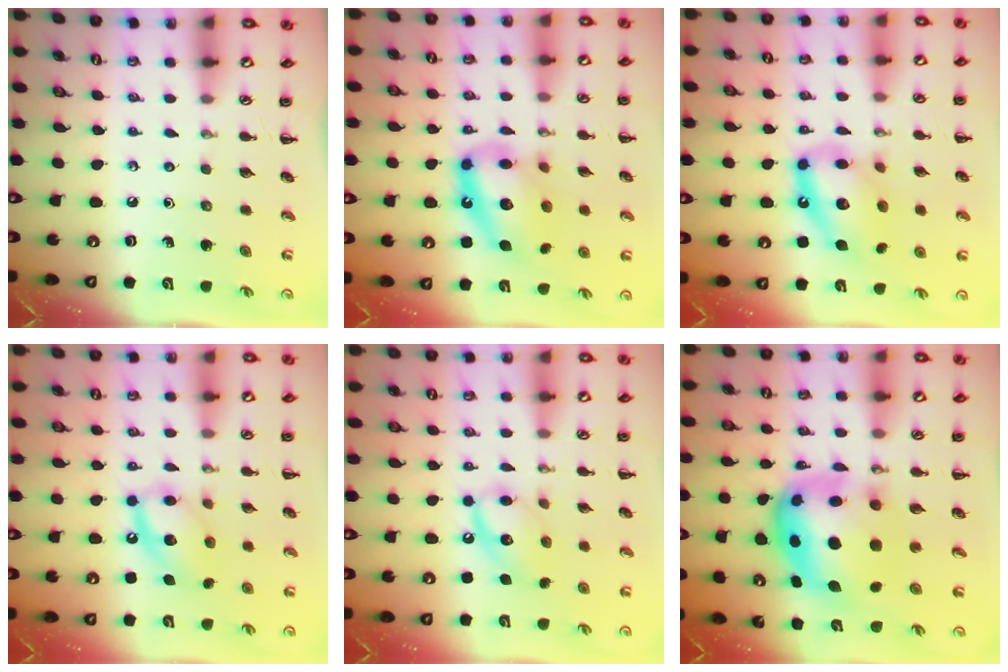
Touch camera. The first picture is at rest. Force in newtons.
{"total": 16.1, "press": 15.7, "slide": 3.4}
{"total": 15.7, "press": 15.3, "slide": 3.2}
{"total": 13.5, "press": 13.4, "slide": 2.0}
{"total": 12.6, "press": 12.6, "slide": 1.3}
{"total": 10.2, "press": 9.8, "slide": 2.8}